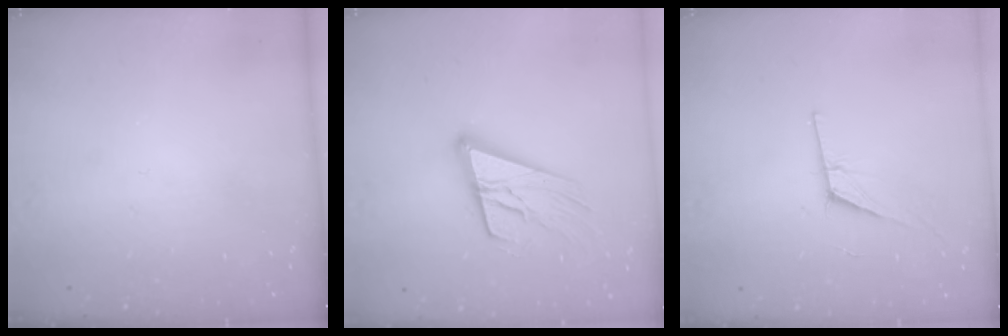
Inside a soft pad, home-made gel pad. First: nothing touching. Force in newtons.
{"total": 18.2, "press": 17.7, "slide": 4.2}
{"total": 7.8, "press": 7.2, "slide": 3.2}